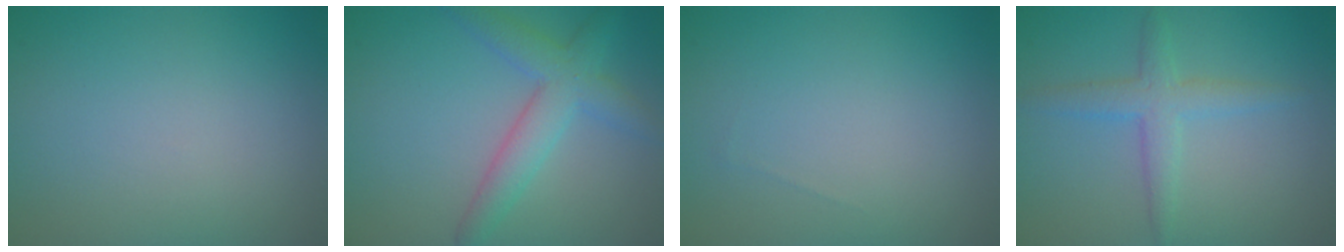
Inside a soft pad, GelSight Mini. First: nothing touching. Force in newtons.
{"total": 2.9, "press": 2.9, "slide": 0.2}
{"total": 0.0}
{"total": 2.7, "press": 2.7, "slide": 0.1}